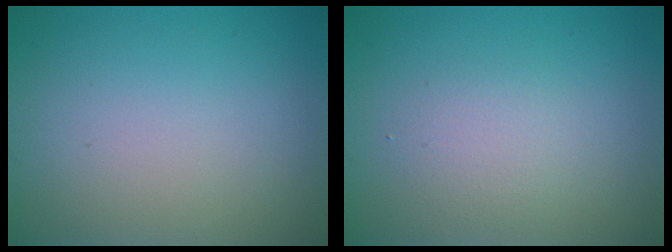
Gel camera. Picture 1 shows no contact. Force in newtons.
{"total": 1.7, "press": 1.7, "slide": 0.0}